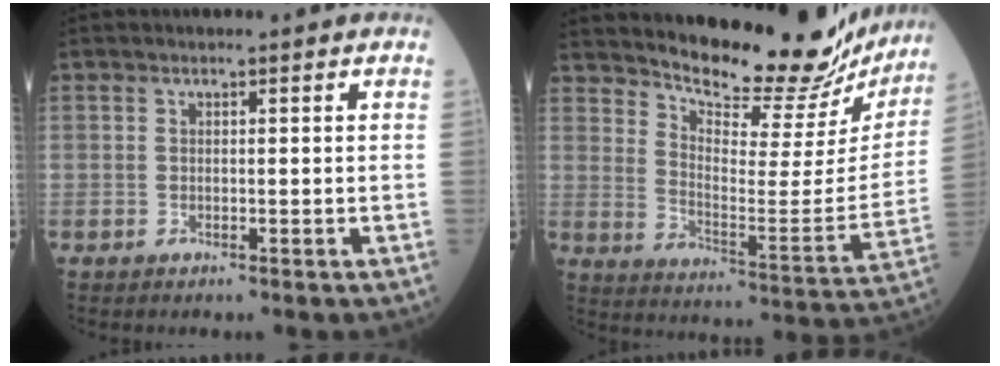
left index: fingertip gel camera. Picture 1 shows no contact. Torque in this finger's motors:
{"motor_torque": [0.23, -0.40, 0.52, 0.09]}